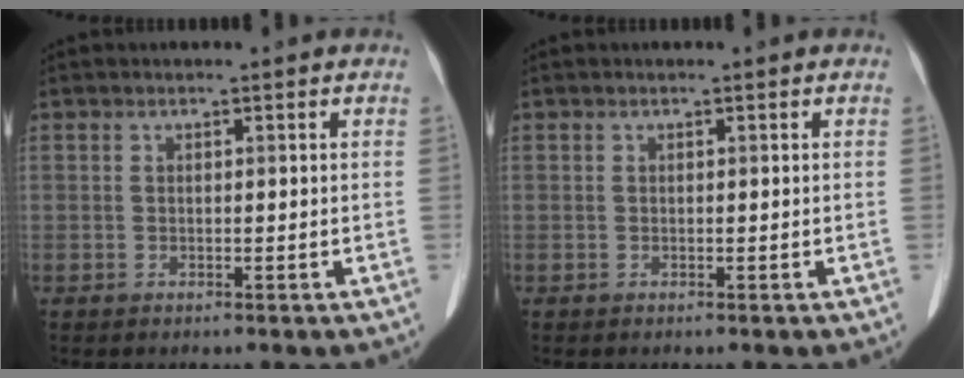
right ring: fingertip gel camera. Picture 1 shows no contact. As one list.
[{"total": 0.0}]